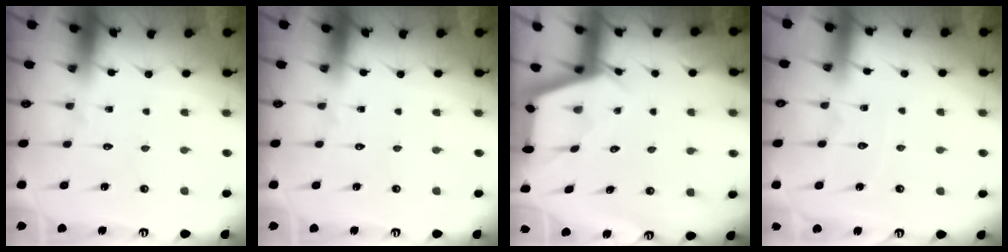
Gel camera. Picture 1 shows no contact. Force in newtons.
{"total": 0.0}
{"total": 2.6, "press": 2.6, "slide": 0.3}
{"total": 2.8, "press": 2.8, "slide": 0.4}